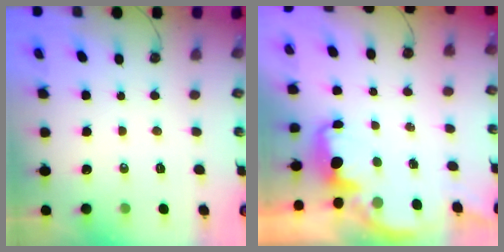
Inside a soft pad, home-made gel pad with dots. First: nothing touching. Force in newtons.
{"total": 2.2, "press": 2.1, "slide": 0.9}